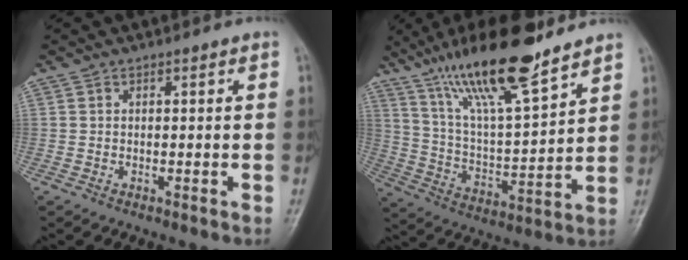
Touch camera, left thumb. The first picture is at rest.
{"total": 19.2, "force": [13.8, 3.9, 12.8], "torque": [-0.208, -0.061, 0.251]}